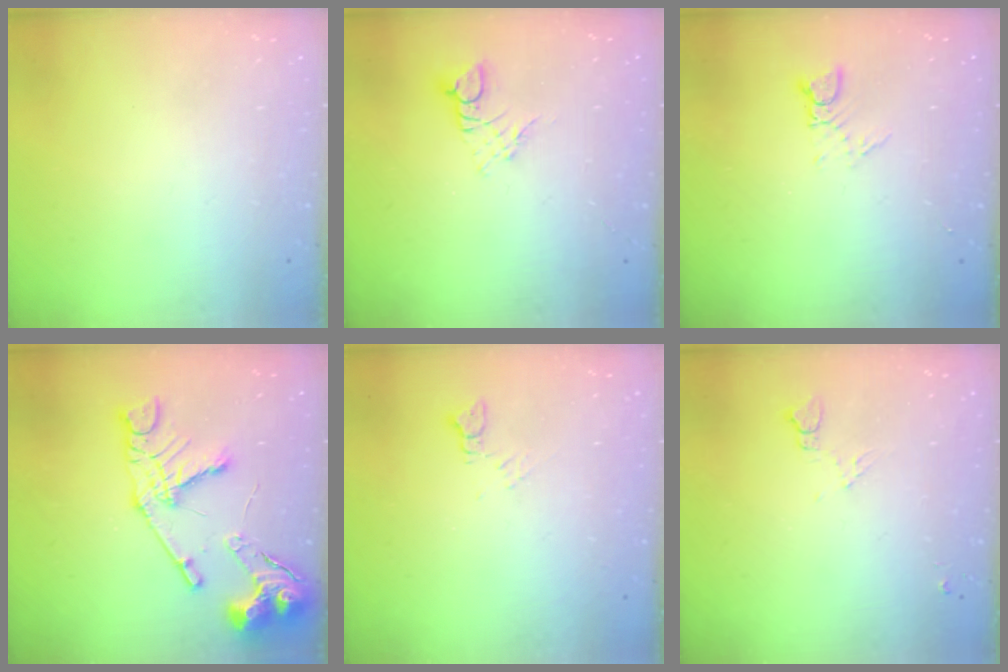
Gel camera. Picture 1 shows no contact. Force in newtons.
{"total": 2.7, "press": 2.7, "slide": 0.3}
{"total": 3.1, "press": 3.1, "slide": 0.3}
{"total": 16.9, "press": 16.8, "slide": 1.7}
{"total": 4.4, "press": 4.3, "slide": 0.7}
{"total": 5.7, "press": 5.7, "slide": 0.8}